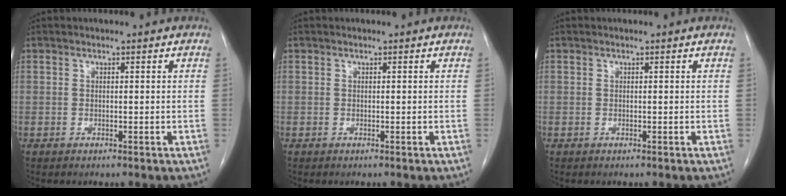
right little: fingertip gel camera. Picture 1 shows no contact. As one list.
[{"total": 0.0}, {"total": 0.0}]